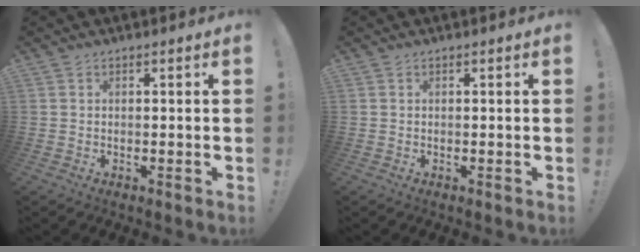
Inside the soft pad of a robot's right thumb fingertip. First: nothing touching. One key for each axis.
{"total": 0.0}